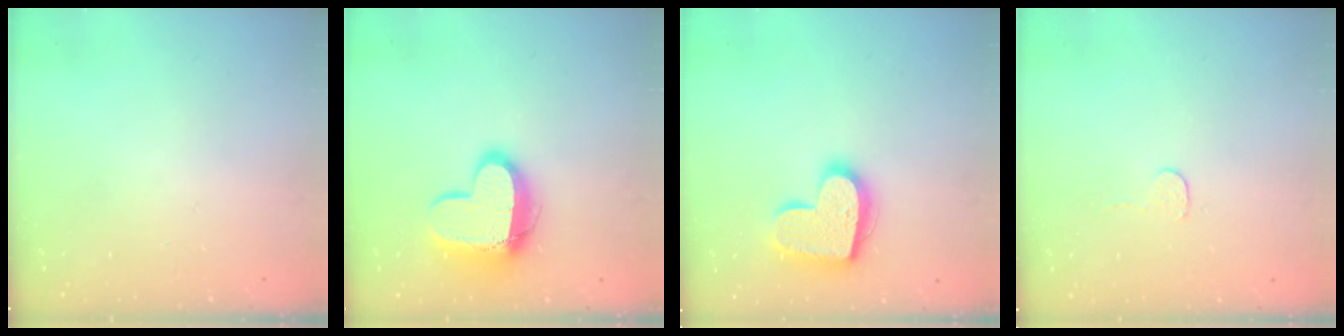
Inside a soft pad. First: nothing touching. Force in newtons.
{"total": 14.4, "press": 14.4, "slide": 1.0}
{"total": 17.3, "press": 17.3, "slide": 1.1}
{"total": 3.0, "press": 3.0, "slide": 0.3}